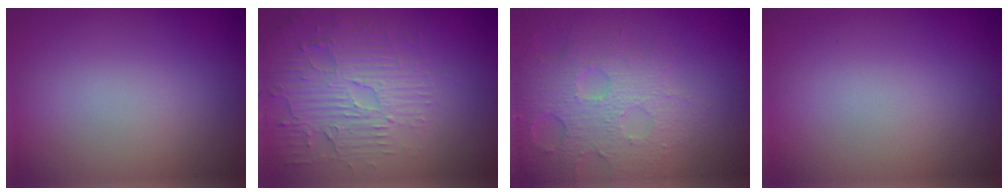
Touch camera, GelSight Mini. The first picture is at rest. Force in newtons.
{"total": 5.6, "press": 3.7, "slide": 4.2}
{"total": 4.0, "press": 4.0, "slide": 0.5}
{"total": 0.0}